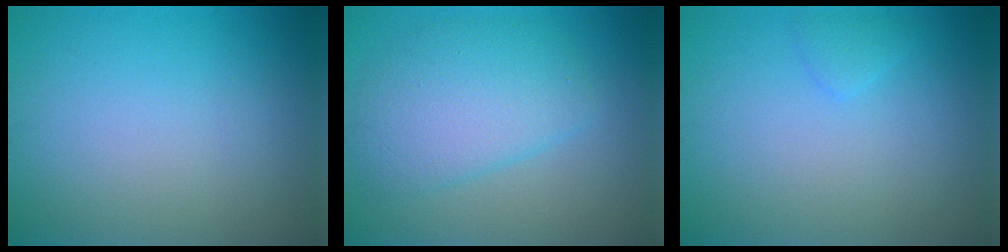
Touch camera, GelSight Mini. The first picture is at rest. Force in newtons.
{"total": 5.1, "press": 5.1, "slide": 0.3}
{"total": 0.9, "press": 0.9, "slide": 0.1}